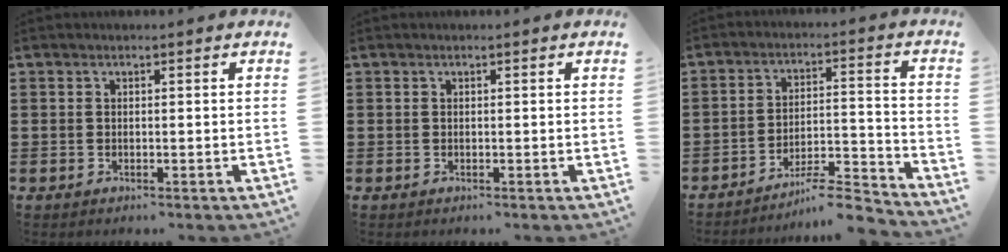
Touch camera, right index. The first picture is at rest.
{"total": 0.0}
{"total": 6.8, "force": [-6.2, 0.8, 2.4], "torque": [-0.043, 0.005, -0.121]}